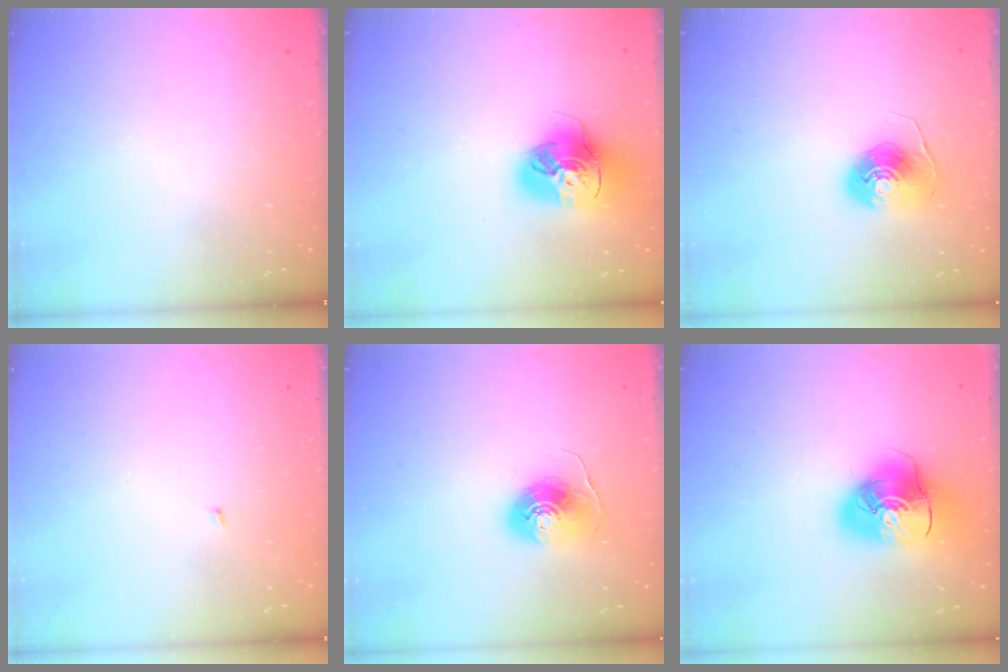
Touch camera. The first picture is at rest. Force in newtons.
{"total": 16.3, "press": 16.2, "slide": 1.6}
{"total": 8.5, "press": 8.4, "slide": 0.3}
{"total": 1.4, "press": 1.3, "slide": 0.1}
{"total": 8.7, "press": 8.7, "slide": 0.5}
{"total": 11.7, "press": 11.5, "slide": 1.8}